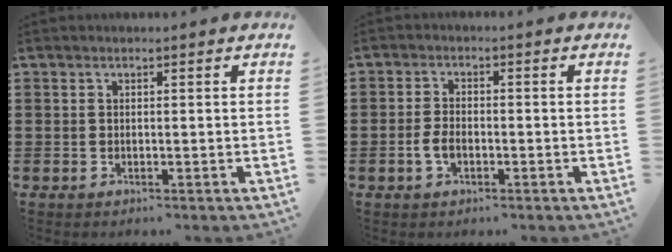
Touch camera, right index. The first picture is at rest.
{"total": 2.9, "force": [-1.0, 1.5, 2.3], "torque": [-0.059, -0.004, -0.023]}